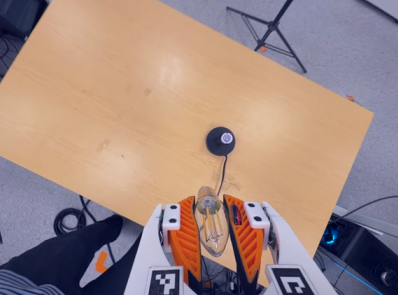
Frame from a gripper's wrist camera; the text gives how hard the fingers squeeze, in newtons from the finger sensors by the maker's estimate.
{"total": 22.9, "left": 24.3, "right": 21.6}